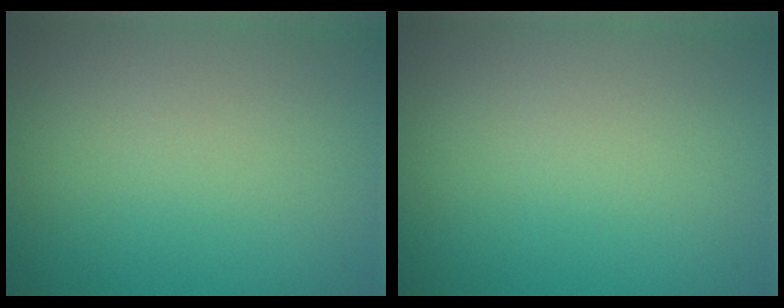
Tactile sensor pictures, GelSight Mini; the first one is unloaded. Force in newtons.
{"total": 0.0}